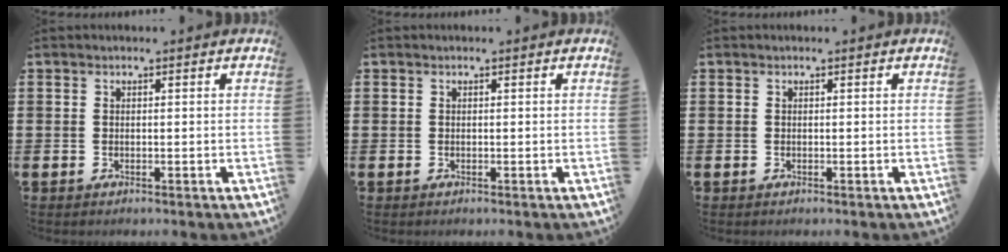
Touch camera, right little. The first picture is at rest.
{"total": 0.0}
{"total": 0.0}